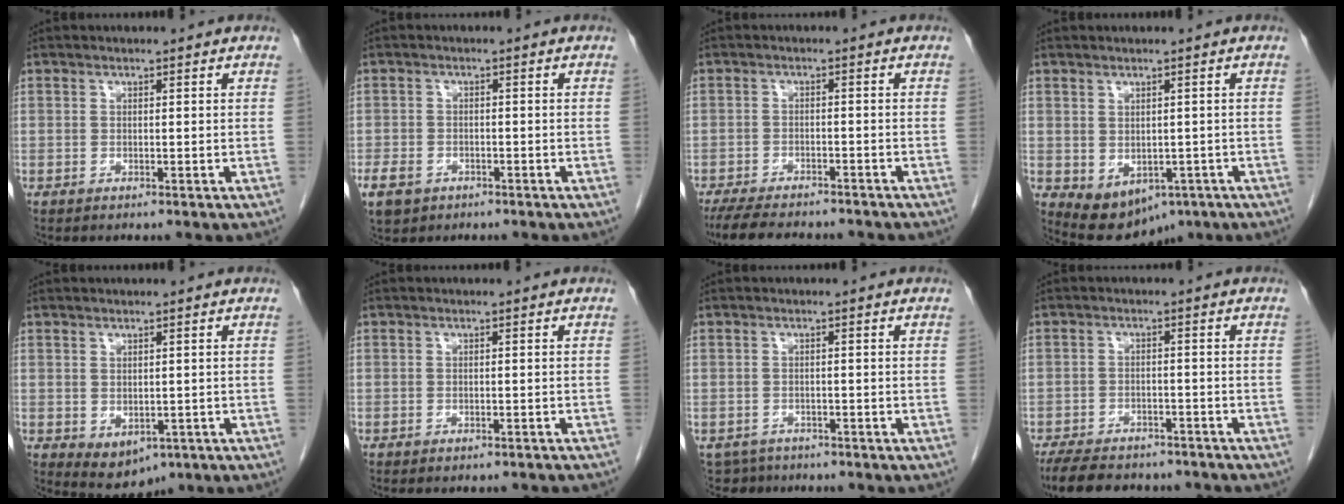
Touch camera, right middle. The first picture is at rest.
{"total": 6.8, "force": [-4.0, 4.8, 2.7], "torque": [-0.068, -0.003, -0.059]}
{"total": 12.0, "force": [-10.4, 2.7, 5.2], "torque": [-0.091, -0.014, -0.149]}
{"total": 7.9, "force": [-3.7, 5.1, 4.8], "torque": [-0.065, -0.005, -0.045]}
{"total": 5.0, "force": [-1.9, 3.3, 3.2], "torque": [-0.044, -0.008, -0.015]}
{"total": 6.3, "force": [-5.6, 1.8, 2.2], "torque": [-0.027, -0.004, -0.060]}
{"total": 3.7, "force": [-3.1, 2.0, -0.4], "torque": [0.005, -0.002, -0.052]}
{"total": 14.1, "force": [-12.1, 4.8, 5.6], "torque": [-0.122, -0.005, -0.166]}